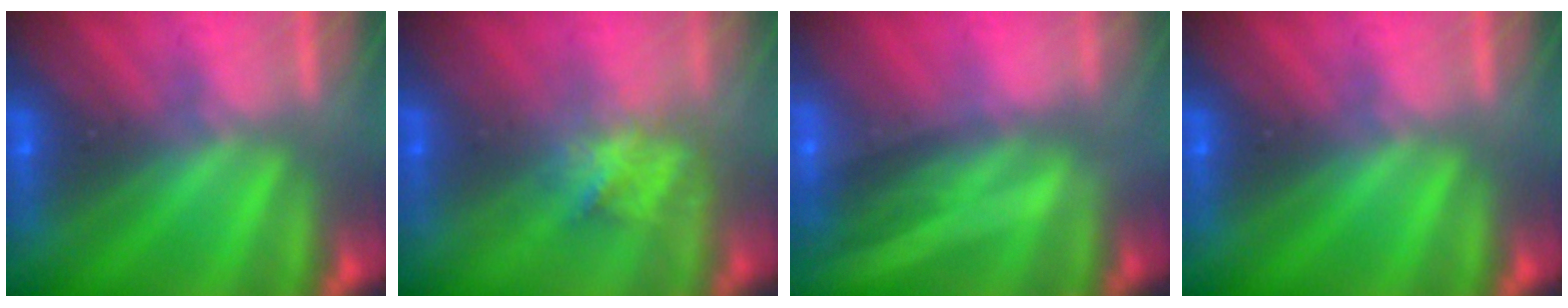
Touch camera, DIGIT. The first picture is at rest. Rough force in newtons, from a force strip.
{"total": 2.8}
{"total": 2.0}
{"total": 0.0}